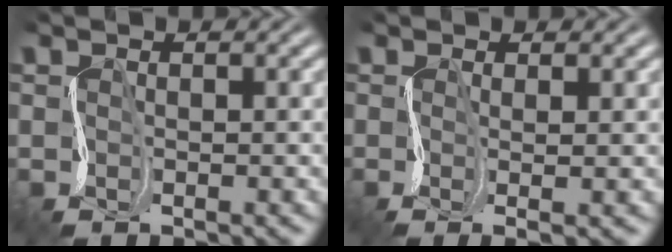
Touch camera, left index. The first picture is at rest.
{"total": 1.6, "force": [0.2, 0.3, 1.6], "torque": [-0.033, 0.000, 0.005]}